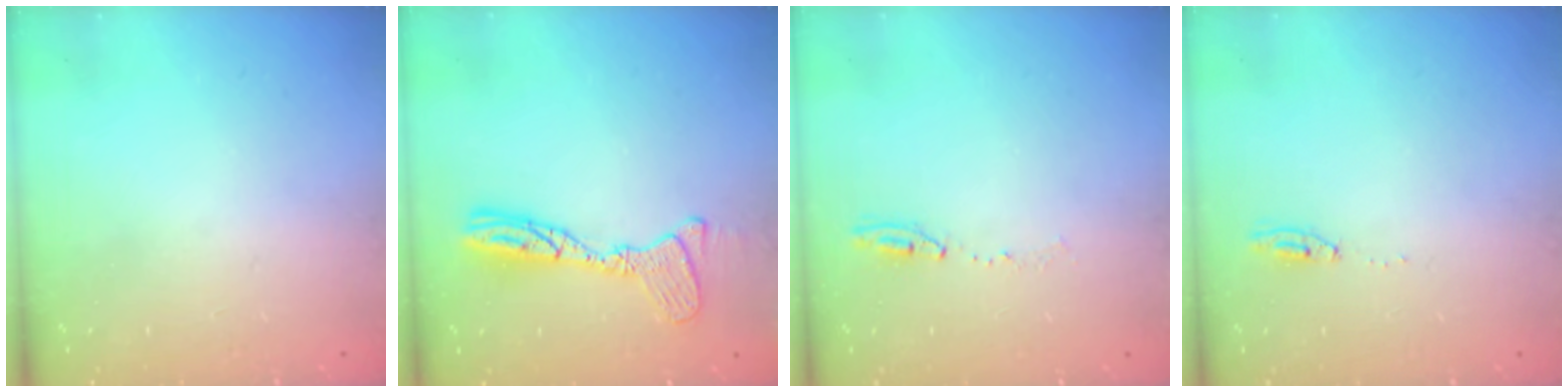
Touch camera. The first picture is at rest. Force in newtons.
{"total": 13.5, "press": 13.5, "slide": 1.3}
{"total": 5.7, "press": 5.7, "slide": 0.7}
{"total": 4.1, "press": 4.1, "slide": 0.4}